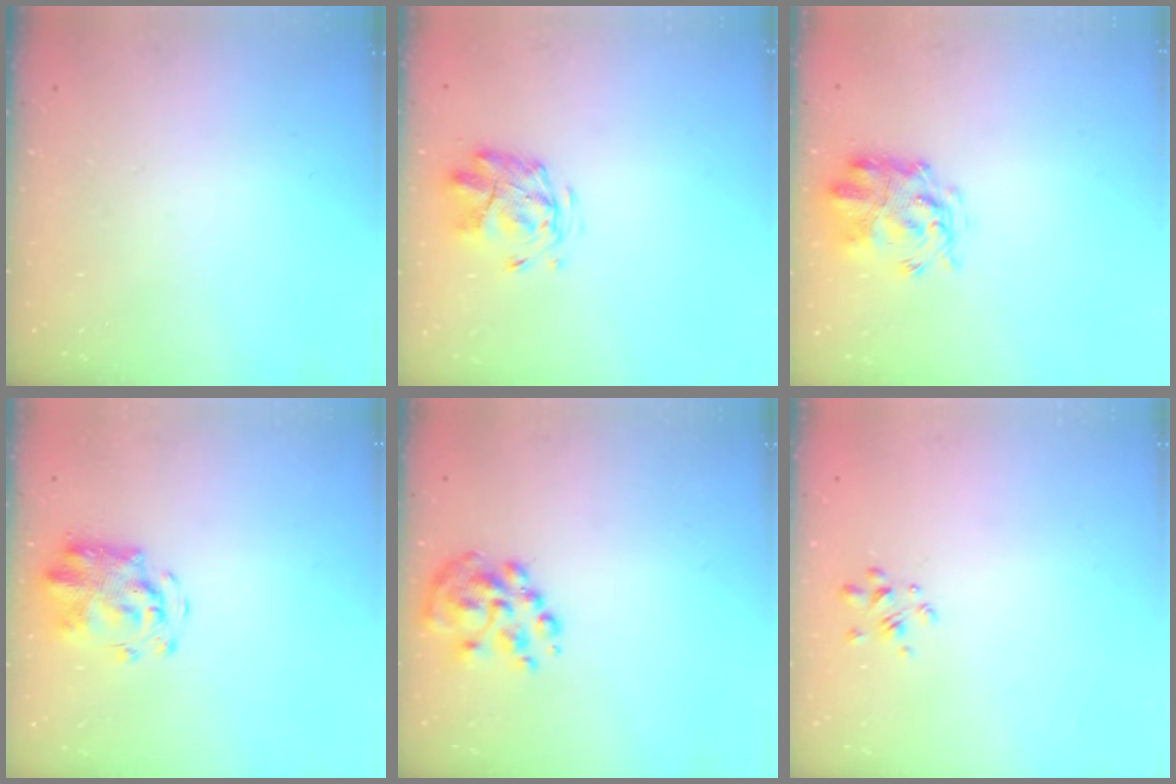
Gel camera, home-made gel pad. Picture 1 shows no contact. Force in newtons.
{"total": 3.0, "press": 2.8, "slide": 1.3}
{"total": 3.7, "press": 3.5, "slide": 1.1}
{"total": 4.7, "press": 4.6, "slide": 1.1}
{"total": 9.2, "press": 8.7, "slide": 3.0}
{"total": 2.7, "press": 2.4, "slide": 1.2}